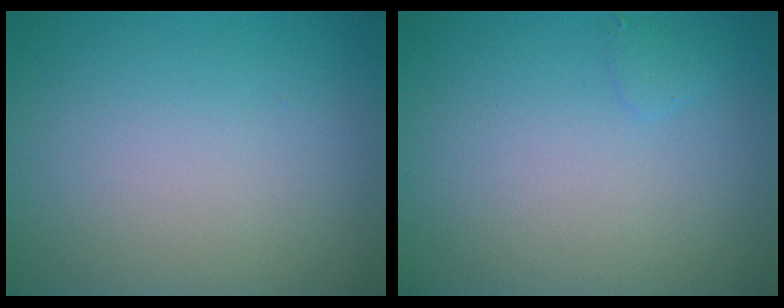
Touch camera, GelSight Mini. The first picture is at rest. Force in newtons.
{"total": 0.6, "press": 0.6, "slide": 0.0}